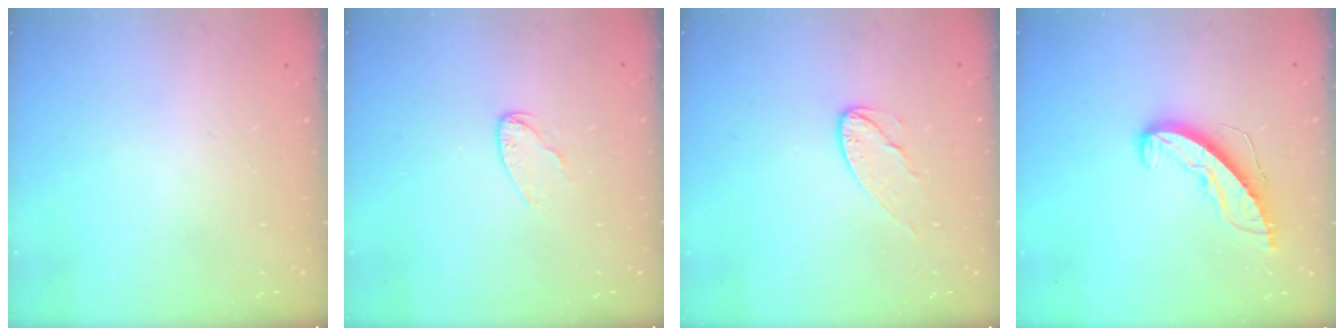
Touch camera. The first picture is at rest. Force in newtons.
{"total": 4.1, "press": 4.1, "slide": 0.3}
{"total": 6.8, "press": 6.8, "slide": 0.2}
{"total": 9.1, "press": 9.1, "slide": 0.4}